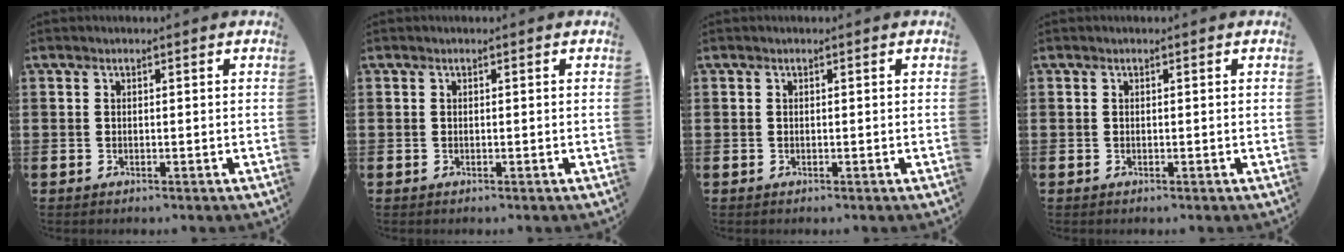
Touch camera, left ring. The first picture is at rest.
{"total": 0.0}
{"total": 0.0}
{"total": 0.0}